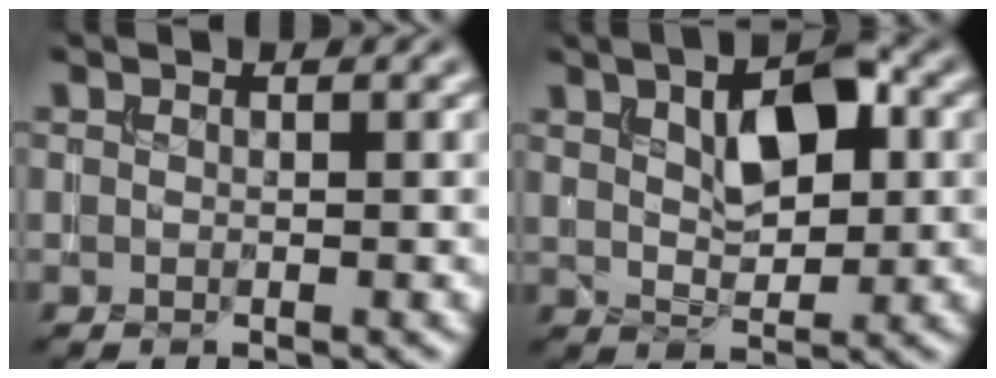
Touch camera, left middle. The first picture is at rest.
{"total": 6.0, "force": [1.8, 3.1, 4.8], "torque": [-0.082, 0.007, 0.031]}